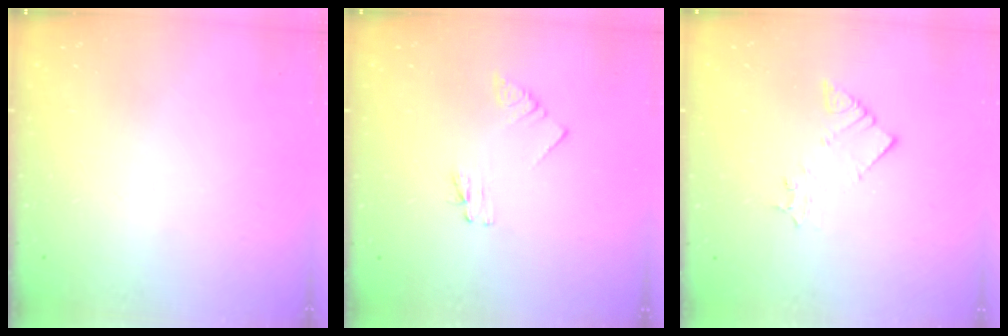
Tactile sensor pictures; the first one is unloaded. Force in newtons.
{"total": 1.6, "press": 1.6, "slide": 0.2}
{"total": 2.8, "press": 2.7, "slide": 0.5}